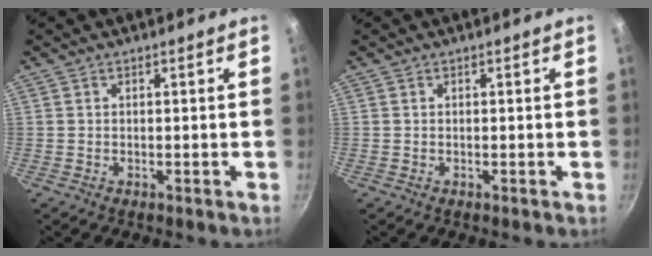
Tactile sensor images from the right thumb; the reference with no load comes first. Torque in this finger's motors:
{"motor_torque": [-0.06, 0.02, -0.13, 0.01, 0.00]}